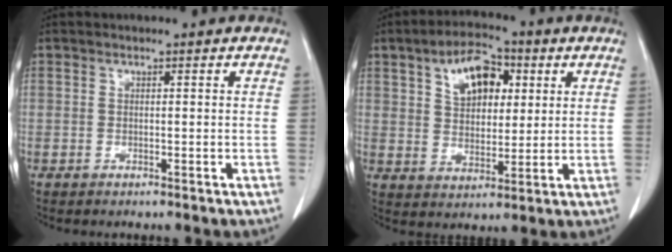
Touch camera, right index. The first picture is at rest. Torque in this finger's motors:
{"motor_torque": [0.45, 0.42, 0.16, 0.07]}